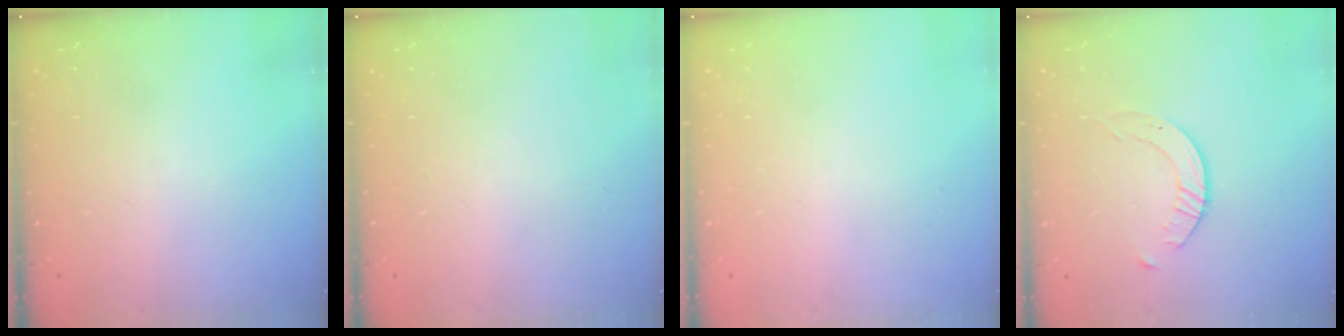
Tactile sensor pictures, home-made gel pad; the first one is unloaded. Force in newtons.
{"total": 0.0}
{"total": 0.0}
{"total": 2.6, "press": 2.6, "slide": 0.3}